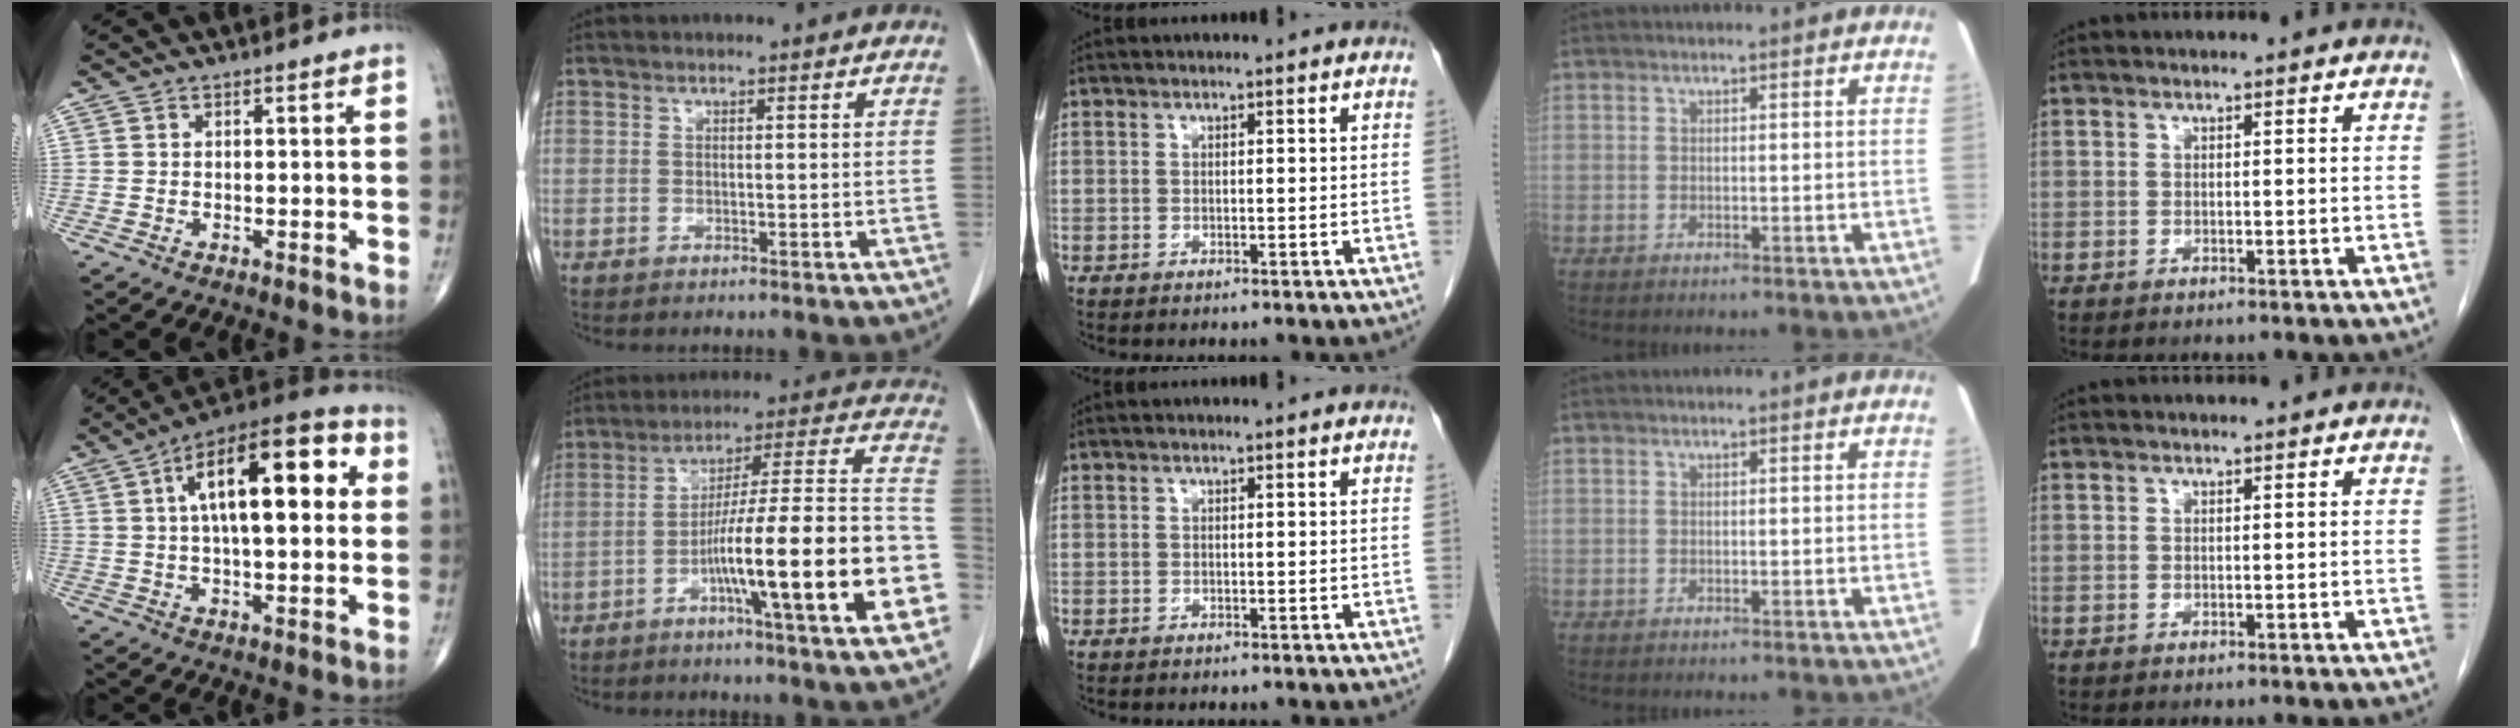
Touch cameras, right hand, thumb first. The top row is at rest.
{"thumb": {"total": 20.8, "force": [4.5, 8.4, 18.5], "torque": [-0.266, 0.021, 0.057]}, "index": {"total": 23.2, "force": [-7.4, 1.0, 21.9], "torque": [-0.258, 0.011, -0.114]}}